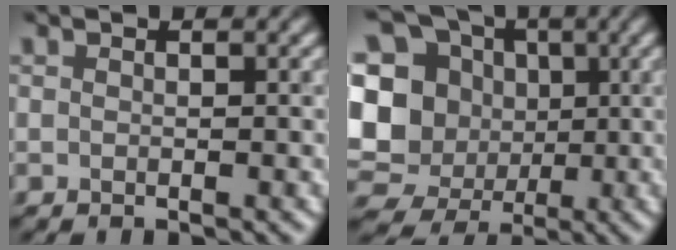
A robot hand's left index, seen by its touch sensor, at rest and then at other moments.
{"total": 16.7, "force": [0.8, 15.5, 6.1], "torque": [-0.181, 0.026, -0.008]}